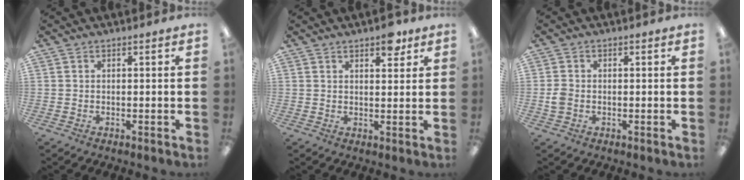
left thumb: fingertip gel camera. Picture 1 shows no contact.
{"total": 5.1, "force": [3.5, 2.1, 3.1], "torque": [-0.027, -0.018, 0.055]}
{"total": 2.6, "force": [-0.5, 2.0, 1.6], "torque": [-0.027, 0.005, -0.008]}